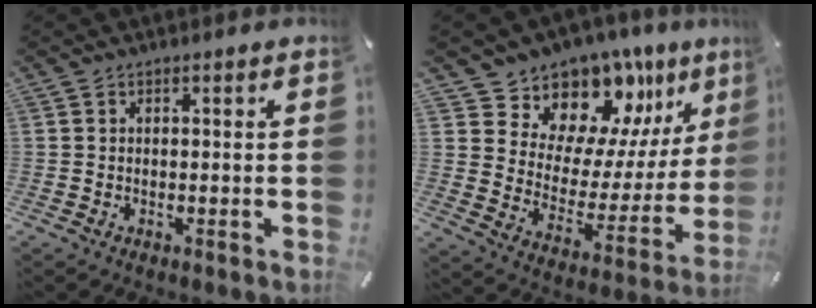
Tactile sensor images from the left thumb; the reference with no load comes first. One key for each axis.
{"total": 12.2, "fx": 10.5, "fy": 6.3, "fz": 0.3, "tx": -0.004, "ty": -0.133, "tz": 0.182}